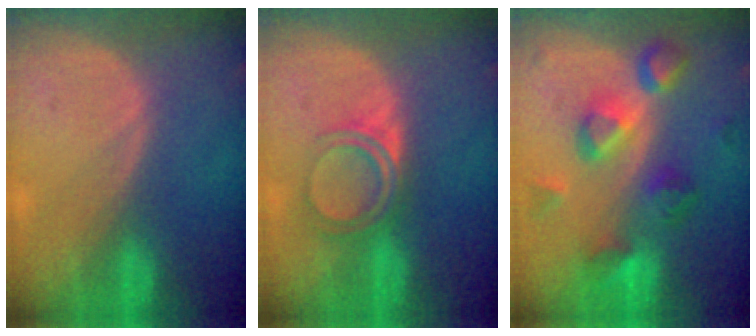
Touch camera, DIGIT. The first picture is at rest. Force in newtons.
{"total": 4.9, "press": 4.4, "slide": 2.2}
{"total": 8.3, "press": 8.1, "slide": 1.7}